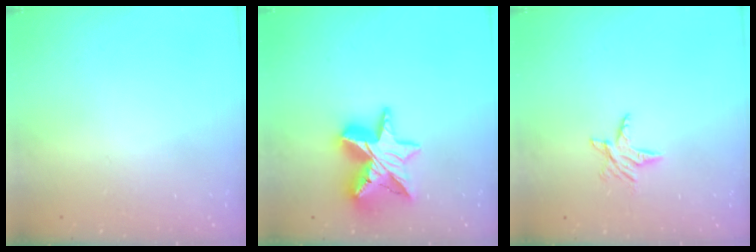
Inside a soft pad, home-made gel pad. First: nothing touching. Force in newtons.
{"total": 15.1, "press": 15.1, "slide": 1.1}
{"total": 5.8, "press": 5.7, "slide": 0.6}